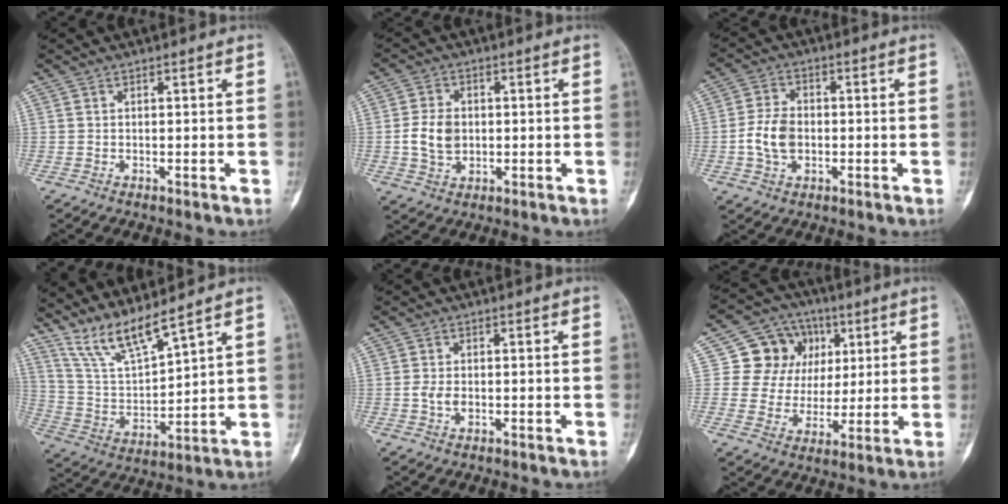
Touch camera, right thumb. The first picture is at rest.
{"total": 6.6, "force": [-0.3, 5.0, 4.4], "torque": [-0.073, 0.003, -0.004]}
{"total": 7.1, "force": [-1.1, 5.0, 5.0], "torque": [-0.092, 0.012, -0.024]}
{"total": 10.2, "force": [8.7, 1.1, 5.2], "torque": [-0.104, -0.055, 0.187]}
{"total": 2.4, "force": [-0.6, 1.5, 1.8], "torque": [-0.033, 0.003, -0.012]}
{"total": 13.2, "force": [3.9, 11.7, 4.7], "torque": [-0.026, 0.005, 0.068]}